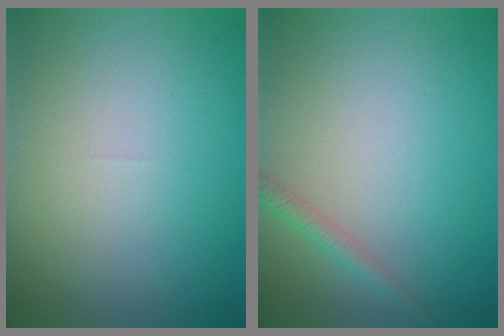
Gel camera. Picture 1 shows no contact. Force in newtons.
{"total": 1.4, "press": 1.4, "slide": 0.0}